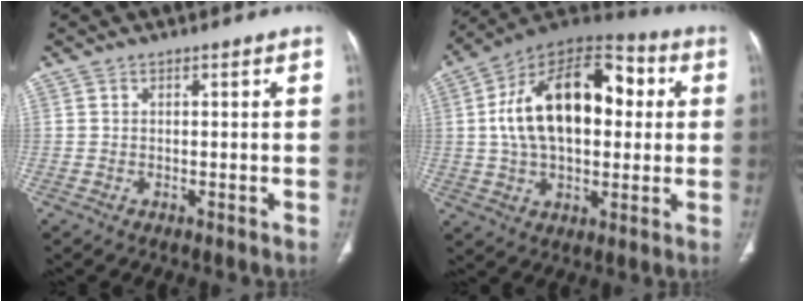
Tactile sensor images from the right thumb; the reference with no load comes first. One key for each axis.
{"total": 23.5, "fx": 3.2, "fy": 13.8, "fz": 18.8, "tx": -0.294, "ty": 0.027, "tz": 0.044}